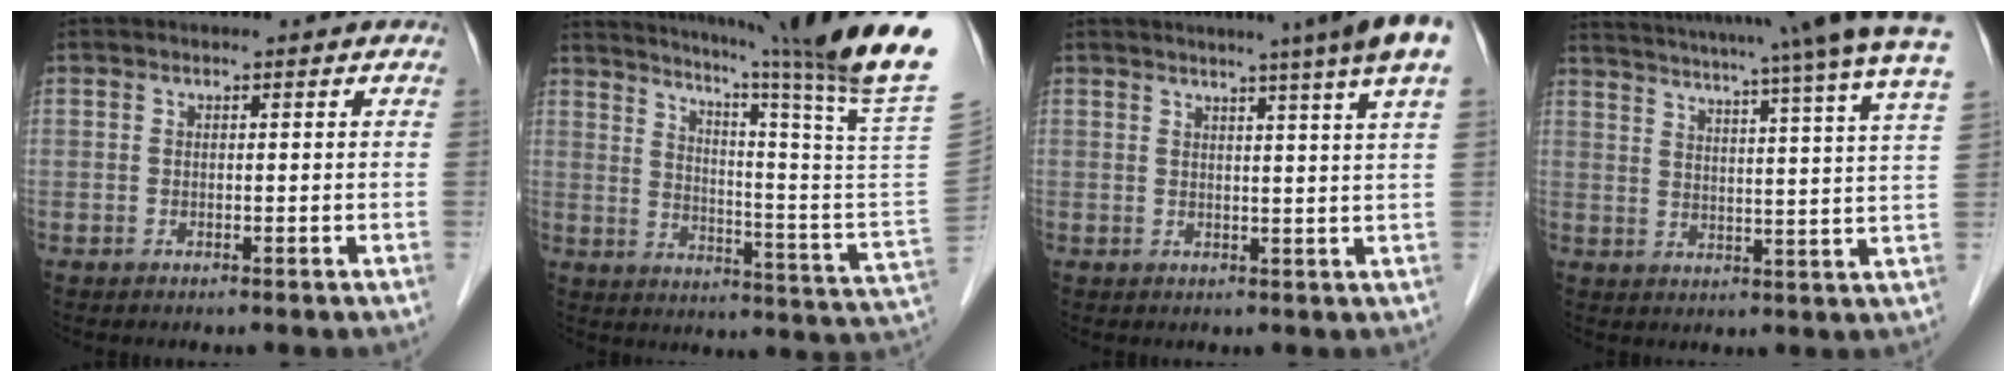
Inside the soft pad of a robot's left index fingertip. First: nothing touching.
{"total": 23.2, "force": [17.8, -3.8, 14.3], "torque": [-0.220, -0.088, 0.232]}
{"total": 8.6, "force": [6.0, -1.3, 6.0], "torque": [-0.080, 0.007, 0.051]}
{"total": 29.3, "force": [26.0, -0.9, 13.4], "torque": [-0.214, -0.052, 0.319]}